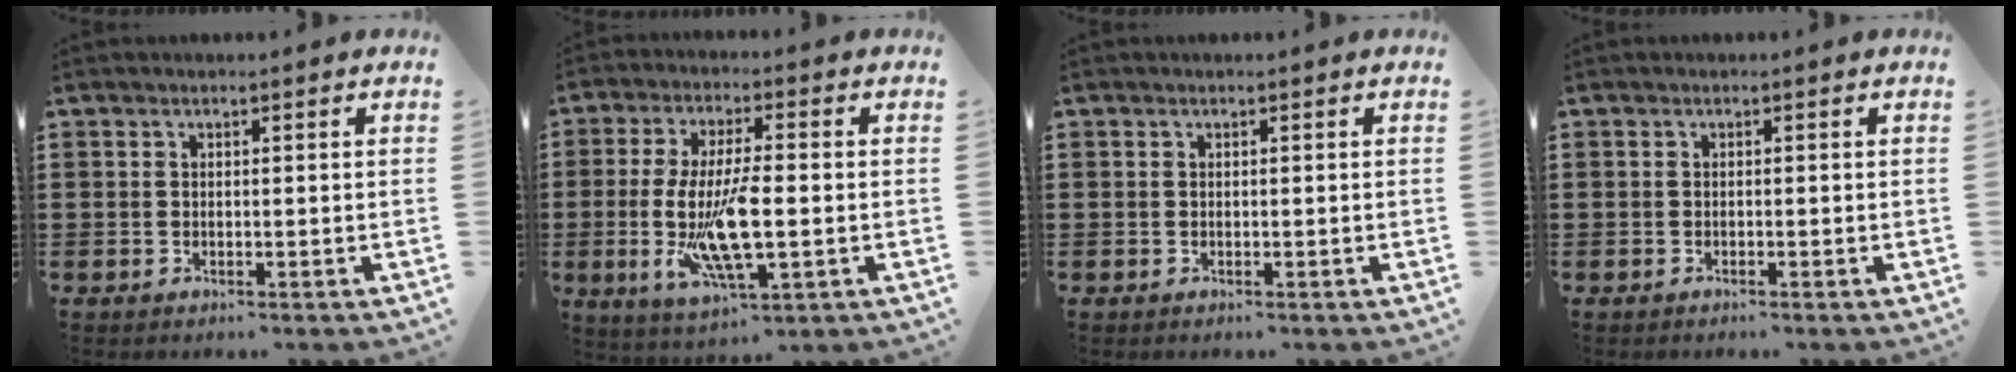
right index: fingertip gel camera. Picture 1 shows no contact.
{"total": 10.8, "force": [-1.7, 3.5, 10.1], "torque": [-0.209, -0.014, -0.031]}
{"total": 0.0}
{"total": 0.0}